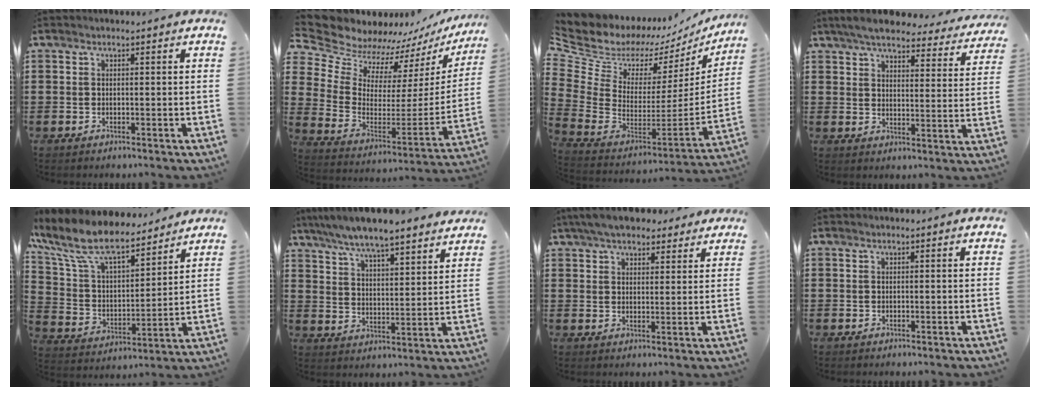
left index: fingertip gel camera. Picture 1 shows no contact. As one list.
[{"total": 8.5, "force": [7.8, 3.2, 0.4], "torque": [-0.065, -0.070, 0.141]}, {"total": 6.6, "force": [4.7, 4.1, 2.1], "torque": [-0.094, -0.052, 0.078]}, {"total": 5.6, "force": [5.2, 0.9, 2.0], "torque": [-0.063, -0.022, 0.089]}, {"total": 10.8, "force": [8.9, 3.2, 5.2], "torque": [-0.141, -0.047, 0.156]}, {"total": 5.8, "force": [5.6, 0.1, 1.7], "torque": [-0.058, -0.031, 0.095]}, {"total": 5.7, "force": [5.0, 1.8, 2.1], "torque": [-0.057, -0.002, 0.094]}, {"total": 0.0}]